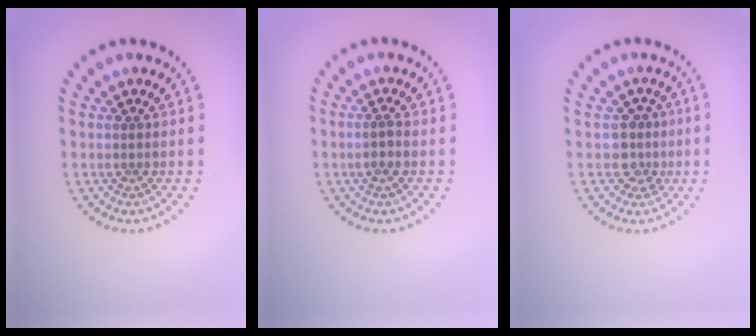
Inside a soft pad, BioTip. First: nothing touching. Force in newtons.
{"total": 1.0, "press": 0.8, "slide": 0.7}
{"total": 2.2, "press": 1.9, "slide": 1.1}